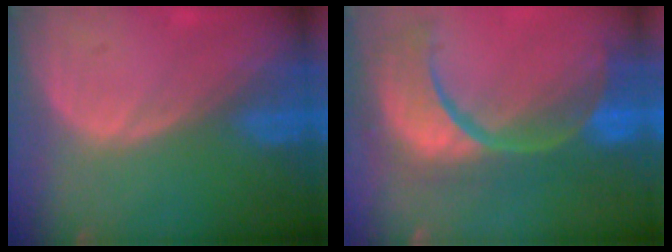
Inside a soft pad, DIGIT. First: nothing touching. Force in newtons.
{"total": 13.9, "press": 11.0, "slide": 8.5}